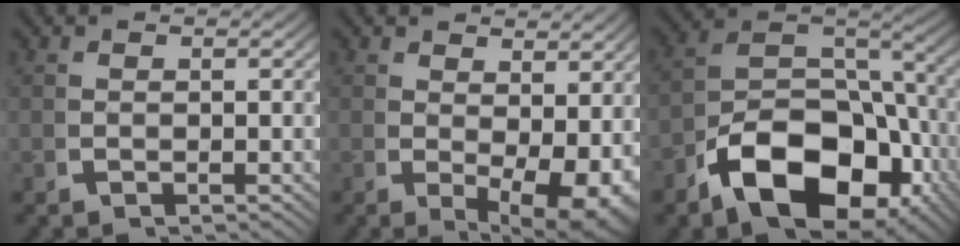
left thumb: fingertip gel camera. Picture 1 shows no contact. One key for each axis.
{"total": 5.4, "fx": 0.1, "fy": 2.9, "fz": 4.6, "tx": -0.071, "ty": -0.029, "tz": 0.020}
{"total": 13.1, "fx": -3.3, "fy": 8.5, "fz": 9.4, "tx": -0.187, "ty": -0.054, "tz": -0.032}